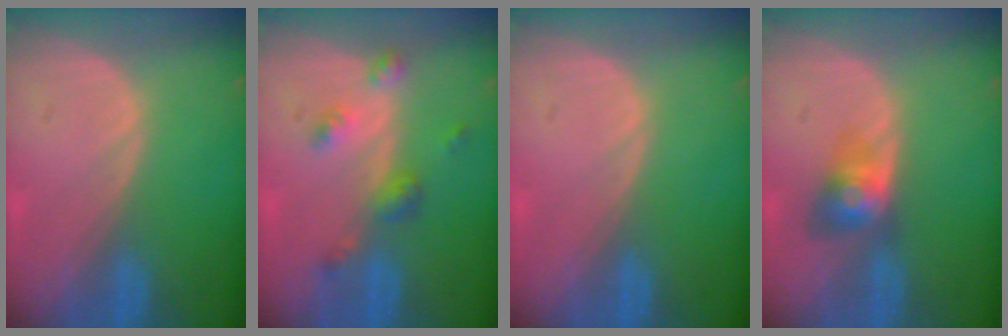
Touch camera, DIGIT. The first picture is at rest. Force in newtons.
{"total": 4.7, "press": 4.2, "slide": 2.2}
{"total": 0.0}
{"total": 4.0, "press": 4.0, "slide": 0.3}